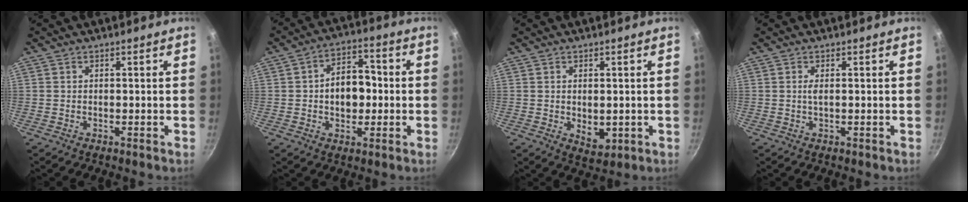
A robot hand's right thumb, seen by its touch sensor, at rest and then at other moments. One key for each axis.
{"total": 9.8, "fx": -0.3, "fy": 6.8, "fz": 7.0, "tx": -0.066, "ty": 0.018, "tz": -0.013}
{"total": 4.8, "fx": -0.4, "fy": 3.1, "fz": 3.7, "tx": -0.047, "ty": -0.011, "tz": 0.000}
{"total": 1.1, "fx": 0.1, "fy": 0.3, "fz": 1.1, "tx": -0.024, "ty": 0.000, "tz": 0.002}